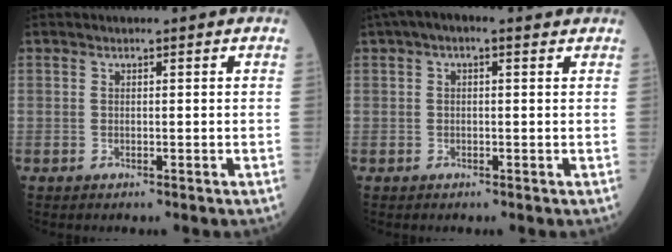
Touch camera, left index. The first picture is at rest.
{"total": 4.6, "force": [2.7, 1.9, 3.2], "torque": [-0.068, 0.039, 0.043]}